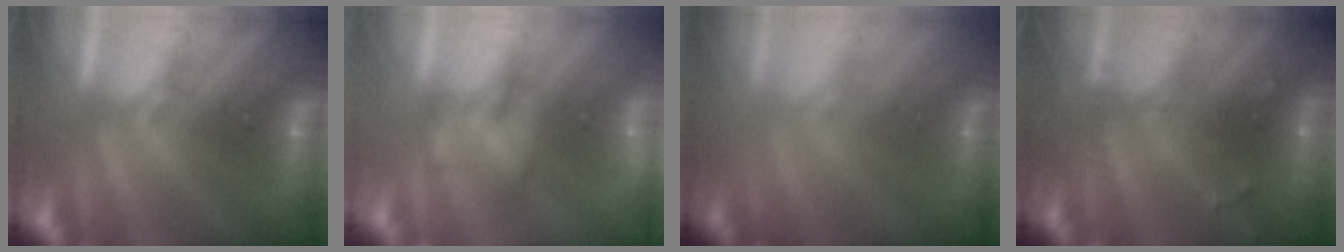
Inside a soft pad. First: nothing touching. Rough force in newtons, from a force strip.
{"total": 2.0}
{"total": 1.6}
{"total": 2.8}